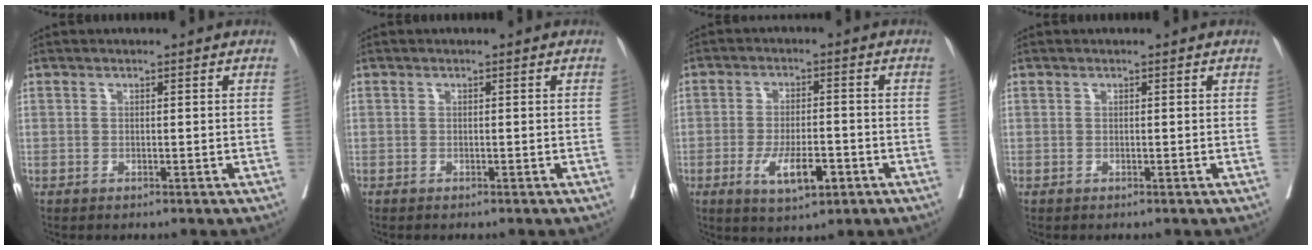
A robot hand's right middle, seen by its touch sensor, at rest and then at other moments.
{"total": 0.8, "force": [-0.7, 0.0, 0.4], "torque": [-0.002, 0.003, -0.010]}
{"total": 7.3, "force": [-3.1, 2.2, 6.2], "torque": [-0.110, -0.007, -0.045]}
{"total": 0.0}